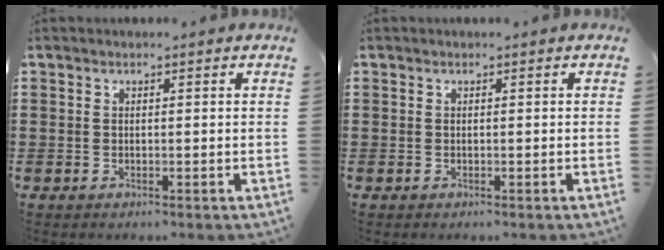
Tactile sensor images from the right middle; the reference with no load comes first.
{"total": 0.0}